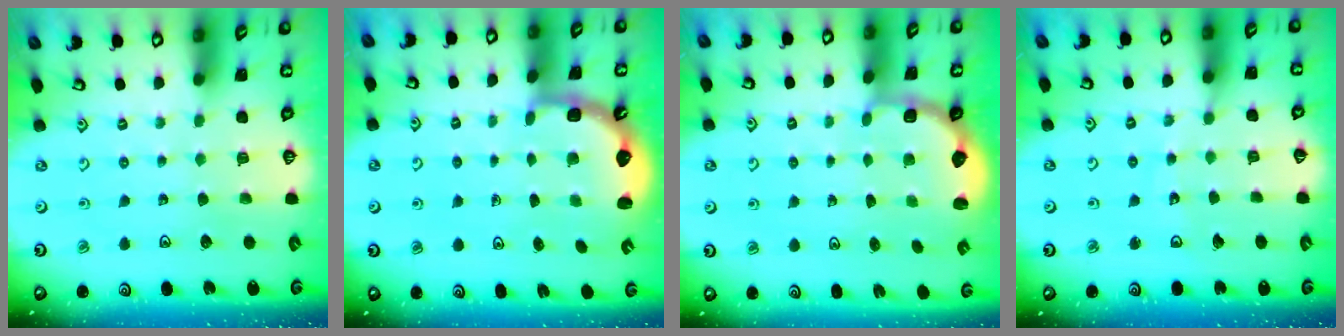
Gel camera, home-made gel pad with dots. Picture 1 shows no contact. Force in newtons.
{"total": 2.6, "press": 2.2, "slide": 1.3}
{"total": 2.7, "press": 2.3, "slide": 1.5}
{"total": 5.7, "press": 5.6, "slide": 0.7}